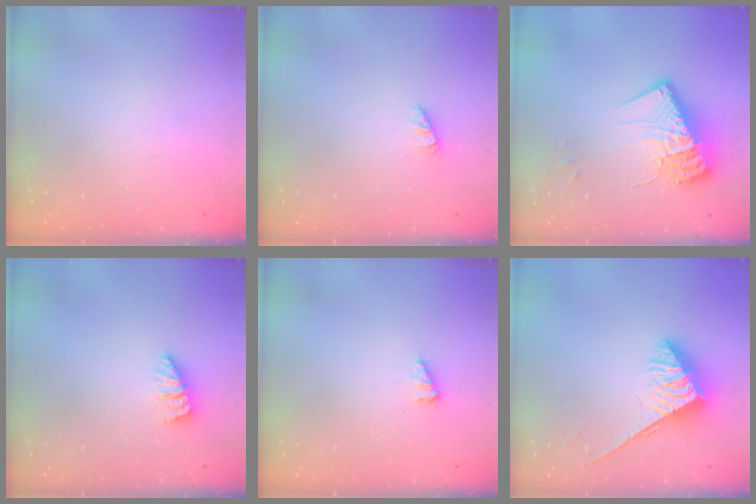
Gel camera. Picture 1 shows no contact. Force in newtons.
{"total": 1.0, "press": 1.0, "slide": 0.2}
{"total": 18.3, "press": 18.2, "slide": 1.2}
{"total": 2.7, "press": 2.7, "slide": 0.2}
{"total": 1.7, "press": 1.7, "slide": 0.2}
{"total": 3.8, "press": 3.7, "slide": 0.6}